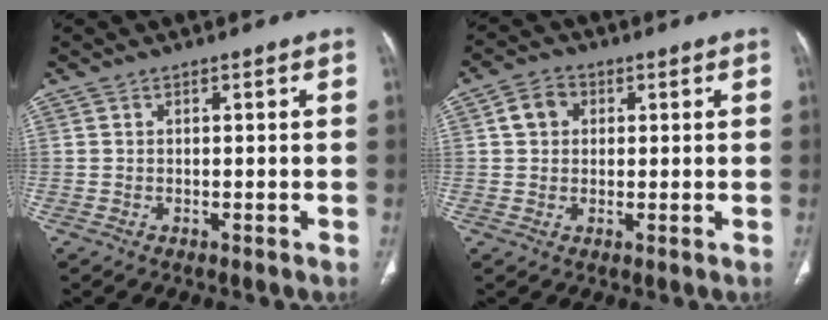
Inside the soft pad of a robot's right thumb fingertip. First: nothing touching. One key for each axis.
{"total": 4.5, "fx": 1.1, "fy": 3.8, "fz": 2.3, "tx": -0.027, "ty": 0.007, "tz": 0.016}